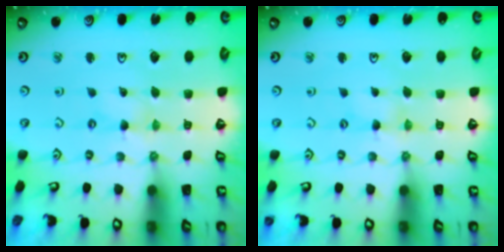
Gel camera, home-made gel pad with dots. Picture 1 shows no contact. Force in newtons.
{"total": 1.1, "press": 1.1, "slide": 0.2}